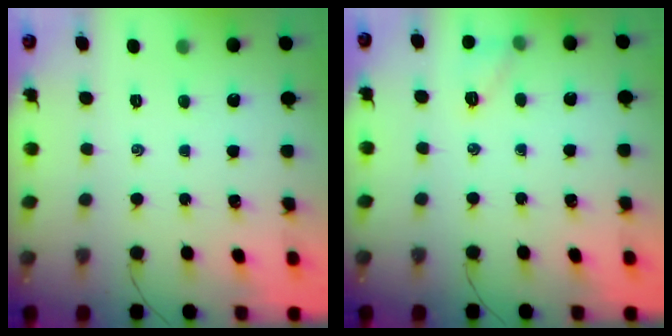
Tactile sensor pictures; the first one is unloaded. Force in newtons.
{"total": 7.0, "press": 6.8, "slide": 1.6}